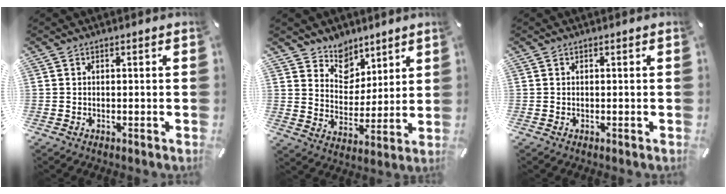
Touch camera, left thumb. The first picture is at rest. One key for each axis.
{"total": 9.0, "fx": 6.5, "fy": 6.2, "fz": 0.1, "tx": -0.016, "ty": -0.066, "tz": 0.124}
{"total": 0.0}